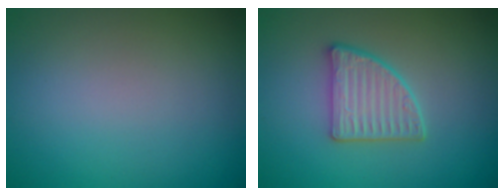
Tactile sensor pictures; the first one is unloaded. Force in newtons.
{"total": 3.5, "press": 3.2, "slide": 1.5}